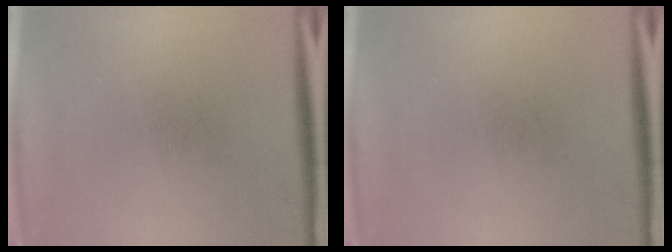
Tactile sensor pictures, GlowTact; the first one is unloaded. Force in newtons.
{"total": 0.0}